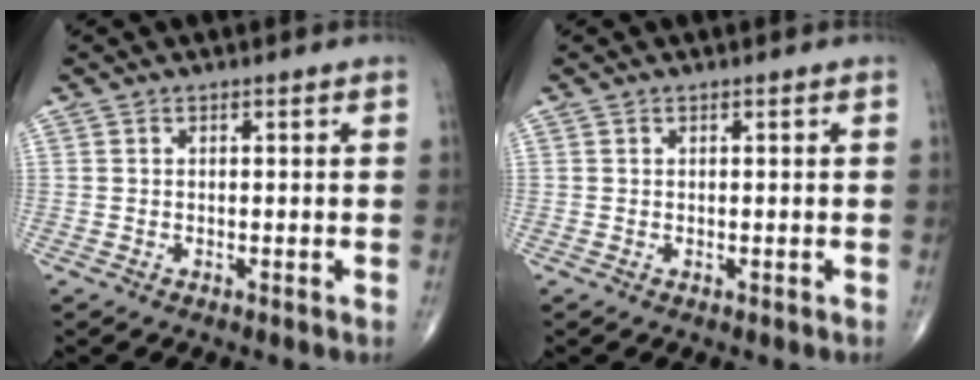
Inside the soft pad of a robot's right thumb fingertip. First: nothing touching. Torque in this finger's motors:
{"motor_torque": [-0.18, -0.01, 0.03, 0.17, 0.01]}